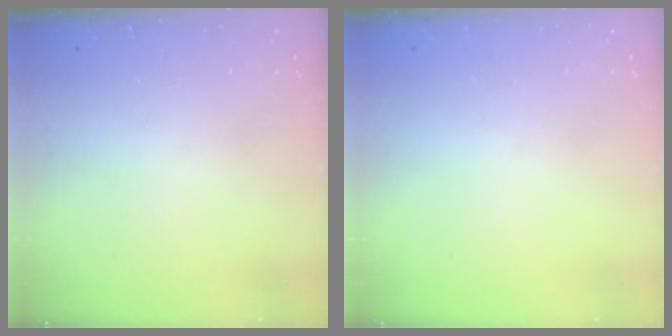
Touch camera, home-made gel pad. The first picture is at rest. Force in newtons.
{"total": 0.0}